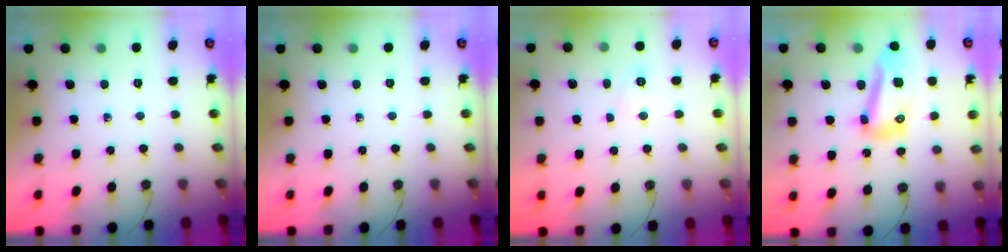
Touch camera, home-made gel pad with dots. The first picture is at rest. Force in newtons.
{"total": 0.0}
{"total": 6.9, "press": 6.9, "slide": 0.6}
{"total": 12.0, "press": 11.9, "slide": 1.5}